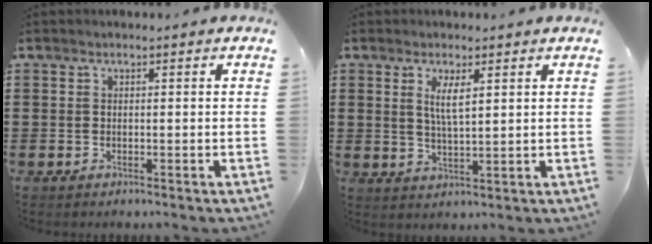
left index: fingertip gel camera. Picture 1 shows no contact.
{"total": 4.1, "force": [1.7, 1.0, 3.6], "torque": [-0.077, 0.002, 0.029]}